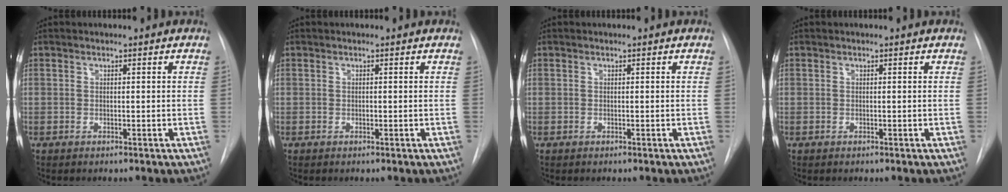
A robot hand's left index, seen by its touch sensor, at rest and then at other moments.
{"total": 0.0}
{"total": 0.0}
{"total": 0.0}